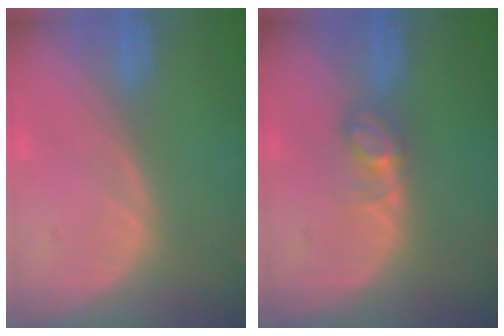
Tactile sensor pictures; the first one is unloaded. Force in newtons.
{"total": 2.8, "press": 2.8, "slide": 0.4}